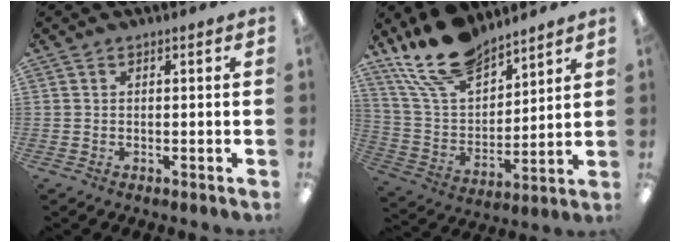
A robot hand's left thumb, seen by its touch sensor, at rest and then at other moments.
{"total": 17.7, "force": [13.6, 8.0, 8.0], "torque": [-0.168, -0.070, 0.252]}